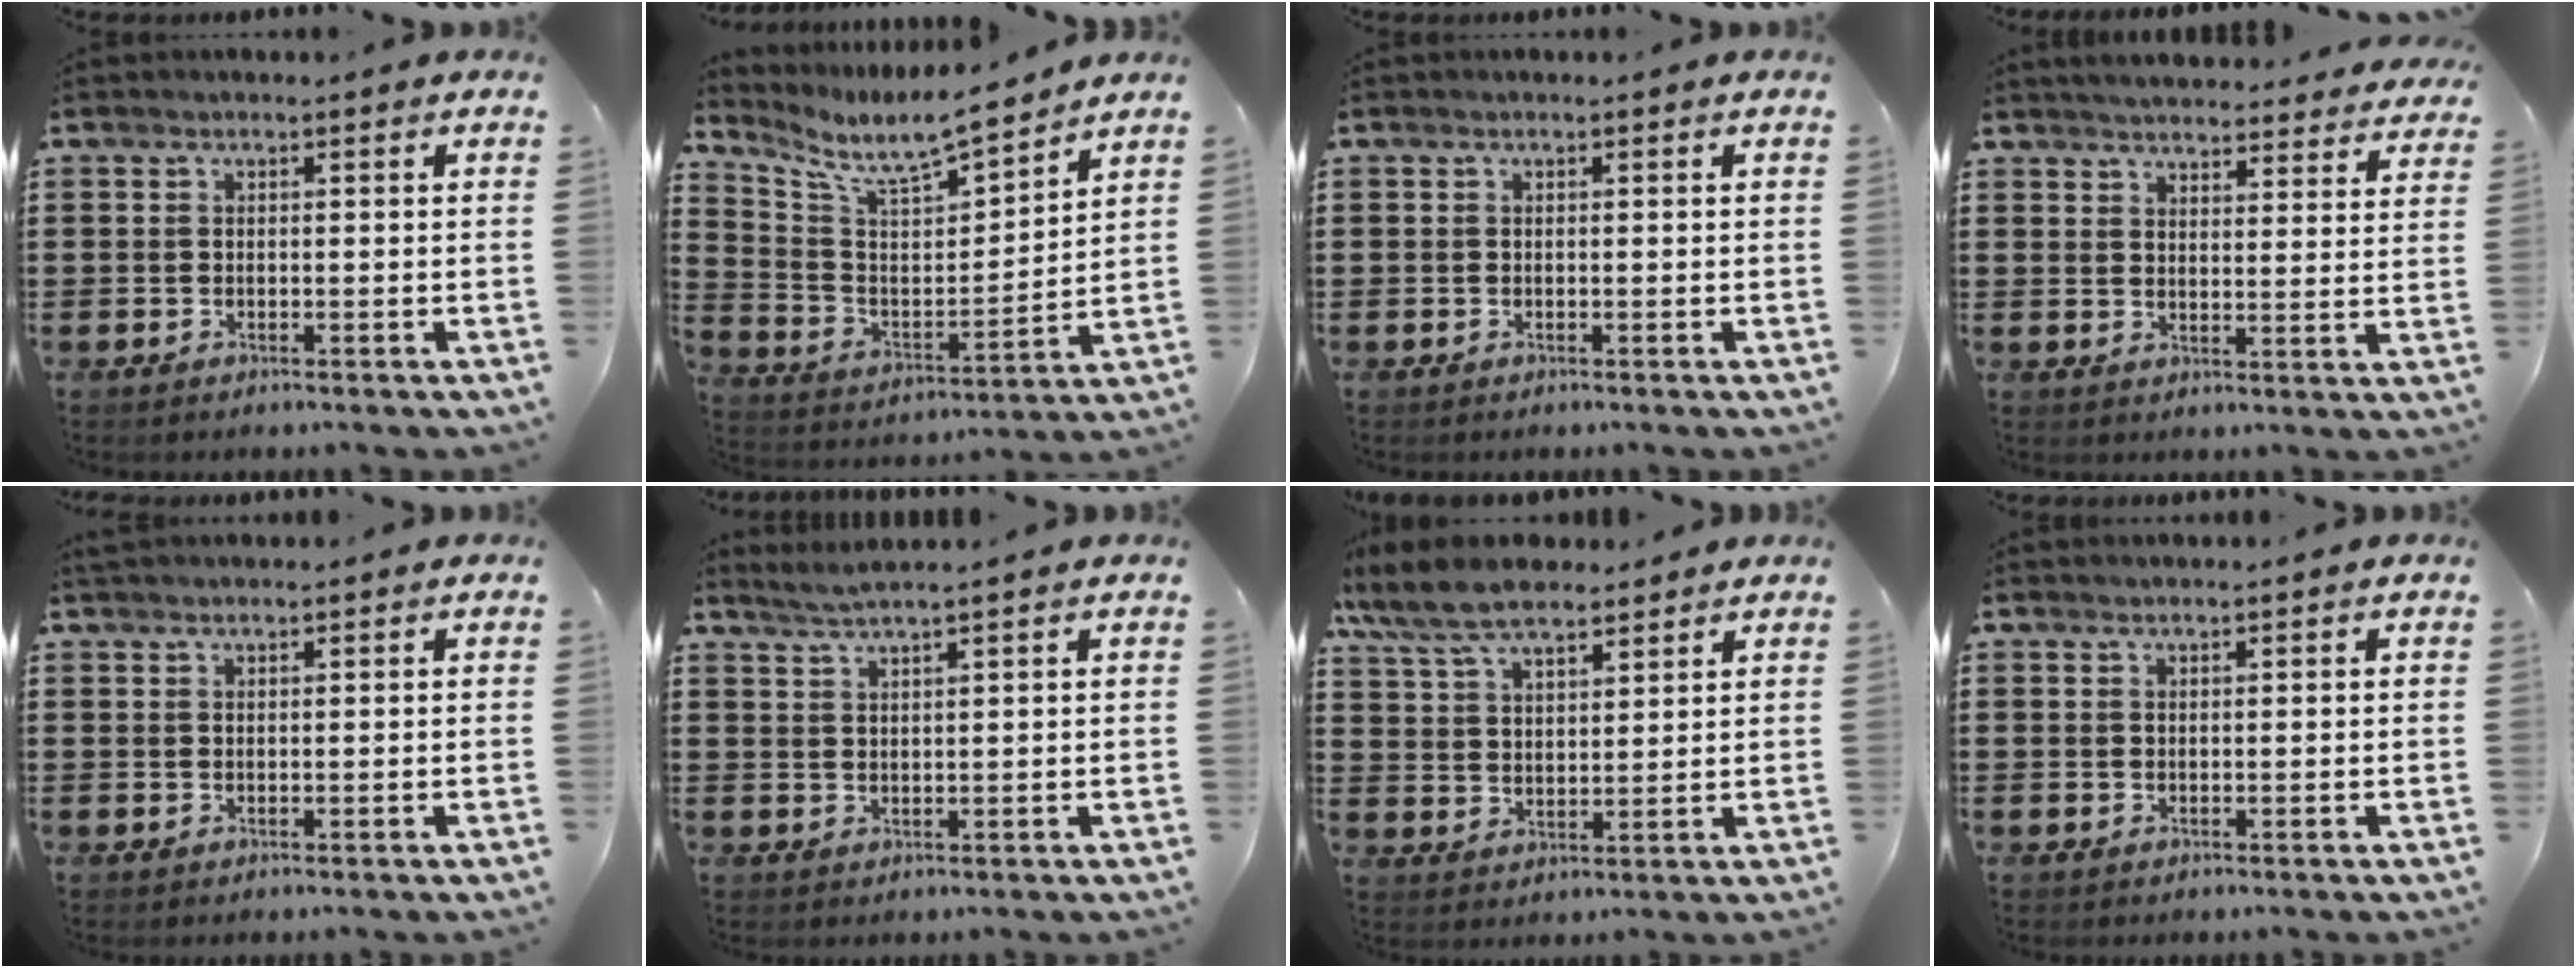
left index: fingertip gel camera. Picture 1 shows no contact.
{"total": 7.2, "force": [5.9, 0.4, 4.2], "torque": [-0.108, -0.043, 0.091]}
{"total": 0.0}
{"total": 4.1, "force": [4.1, -0.1, 0.5], "torque": [-0.019, -0.028, 0.070]}
{"total": 1.1, "force": [1.0, 0.1, 0.3], "torque": [-0.008, 0.000, 0.020]}
{"total": 2.2, "force": [1.9, -0.6, 0.8], "torque": [-0.019, -0.002, 0.037]}
{"total": 8.3, "force": [7.1, 2.5, 3.6], "torque": [-0.093, -0.014, 0.132]}
{"total": 0.6, "force": [0.6, -0.1, 0.2], "torque": [-0.005, -0.003, 0.012]}